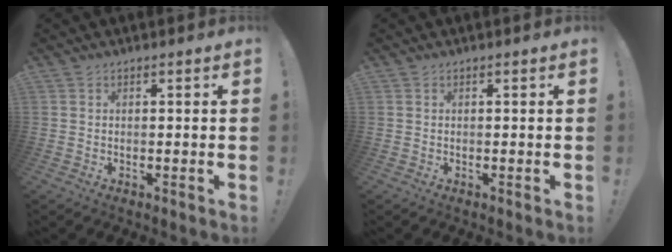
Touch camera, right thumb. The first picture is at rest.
{"total": 0.0}